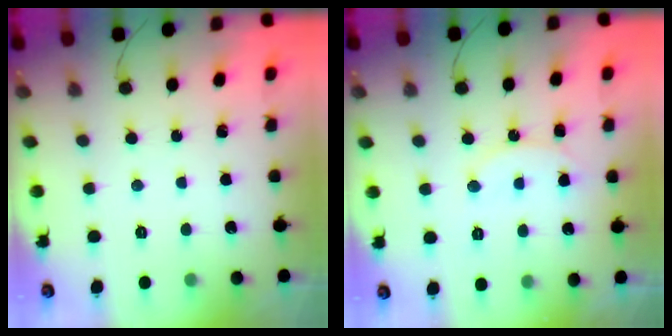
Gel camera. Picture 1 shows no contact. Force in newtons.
{"total": 9.1, "press": 9.1, "slide": 1.0}